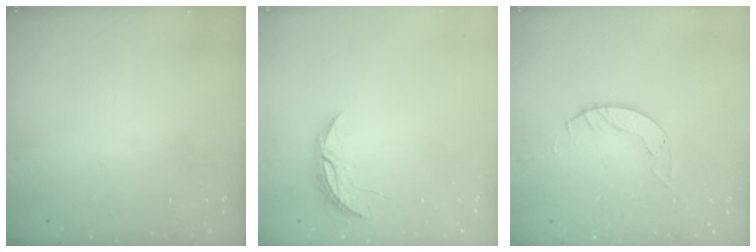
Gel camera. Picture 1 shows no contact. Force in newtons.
{"total": 6.2, "press": 6.2, "slide": 0.5}
{"total": 4.0, "press": 4.0, "slide": 0.5}